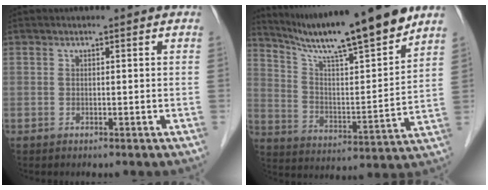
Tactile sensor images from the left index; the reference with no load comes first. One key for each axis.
{"total": 18.2, "fx": 15.4, "fy": 0.0, "fz": 9.6, "tx": -0.160, "ty": -0.009, "tz": 0.254}